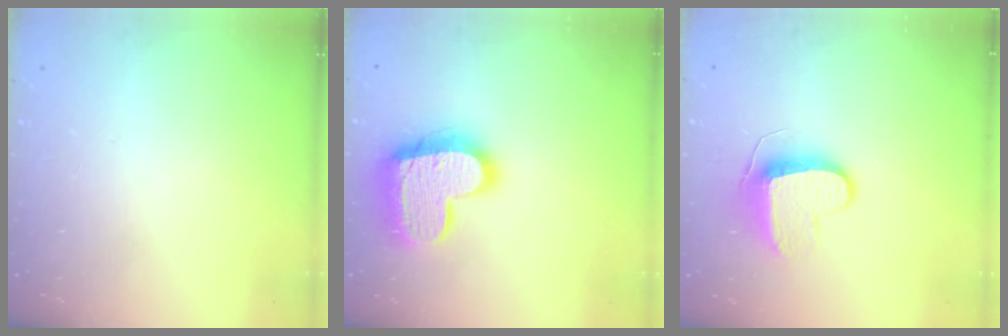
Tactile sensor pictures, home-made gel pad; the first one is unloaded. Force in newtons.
{"total": 18.4, "press": 18.3, "slide": 1.7}
{"total": 9.5, "press": 9.5, "slide": 0.0}